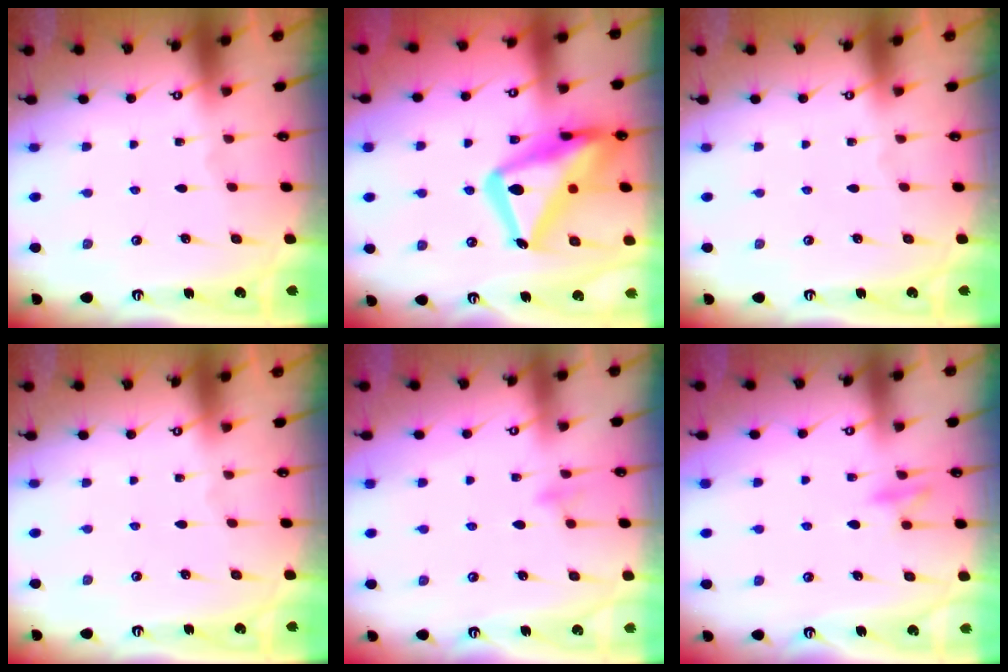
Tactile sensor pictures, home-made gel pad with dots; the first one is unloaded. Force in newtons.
{"total": 24.5, "press": 24.4, "slide": 2.0}
{"total": 0.0}
{"total": 0.0}
{"total": 6.6, "press": 6.6, "slide": 0.6}
{"total": 8.9, "press": 8.9, "slide": 0.9}